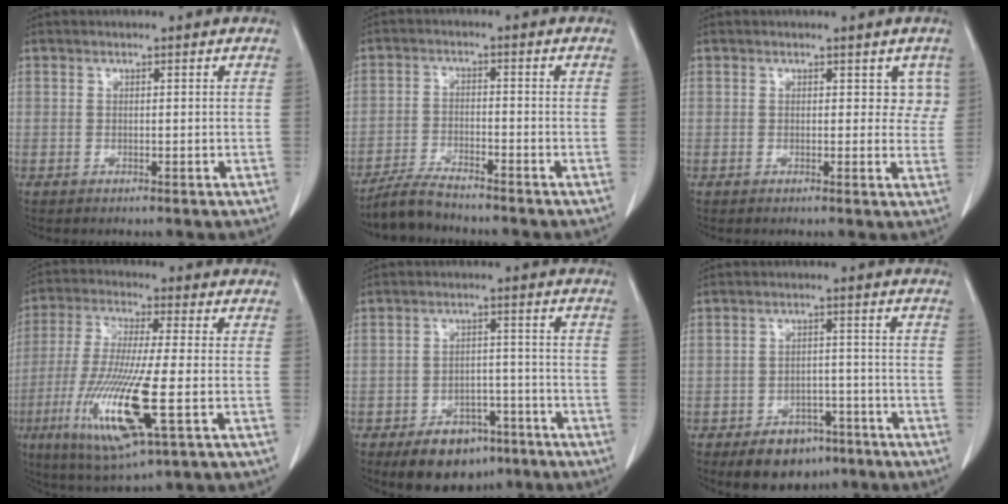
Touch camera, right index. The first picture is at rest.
{"total": 5.9, "force": [-5.4, 0.5, 2.1], "torque": [-0.036, -0.018, -0.100]}
{"total": 2.9, "force": [1.3, 2.1, 1.5], "torque": [0.002, 0.005, 0.011]}
{"total": 15.9, "force": [-4.8, 1.5, 15.1], "torque": [-0.314, -0.034, -0.087]}
{"total": 8.8, "force": [-5.8, 5.3, 4.0], "torque": [-0.057, 0.010, -0.082]}
{"total": 6.3, "force": [-4.1, 4.2, 2.3], "torque": [-0.031, 0.006, -0.053]}